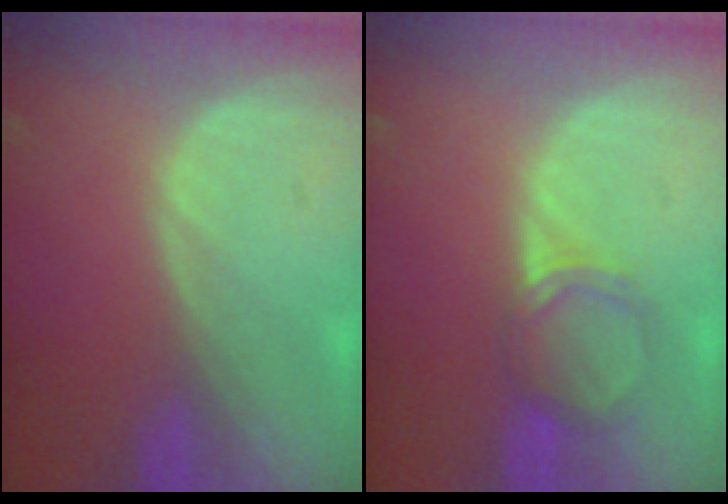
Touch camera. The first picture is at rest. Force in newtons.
{"total": 3.7, "press": 3.4, "slide": 1.6}